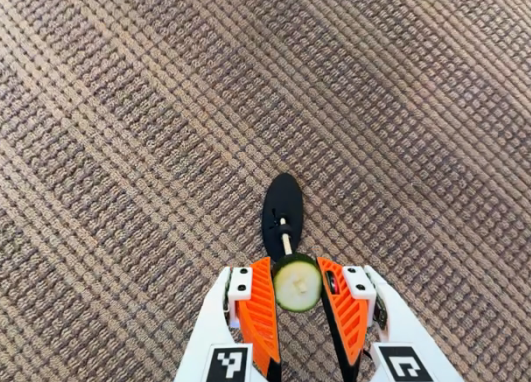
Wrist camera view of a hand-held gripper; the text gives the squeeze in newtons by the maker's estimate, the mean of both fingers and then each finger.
{"total": 8.5, "left": 8.1, "right": 8.8}